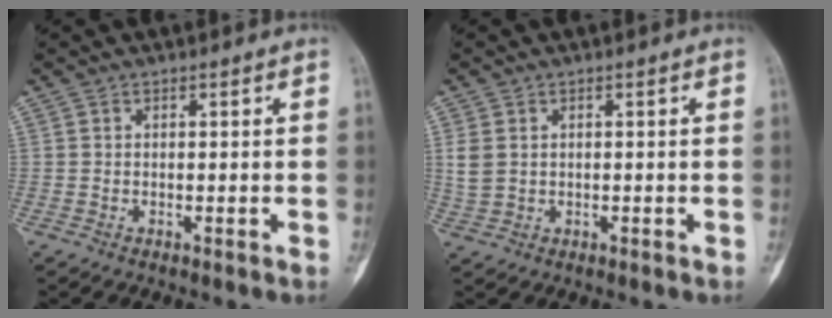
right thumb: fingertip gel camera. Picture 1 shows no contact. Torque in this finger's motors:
{"motor_torque": [-0.30, 0.44, 0.31, 0.41, 0.01]}